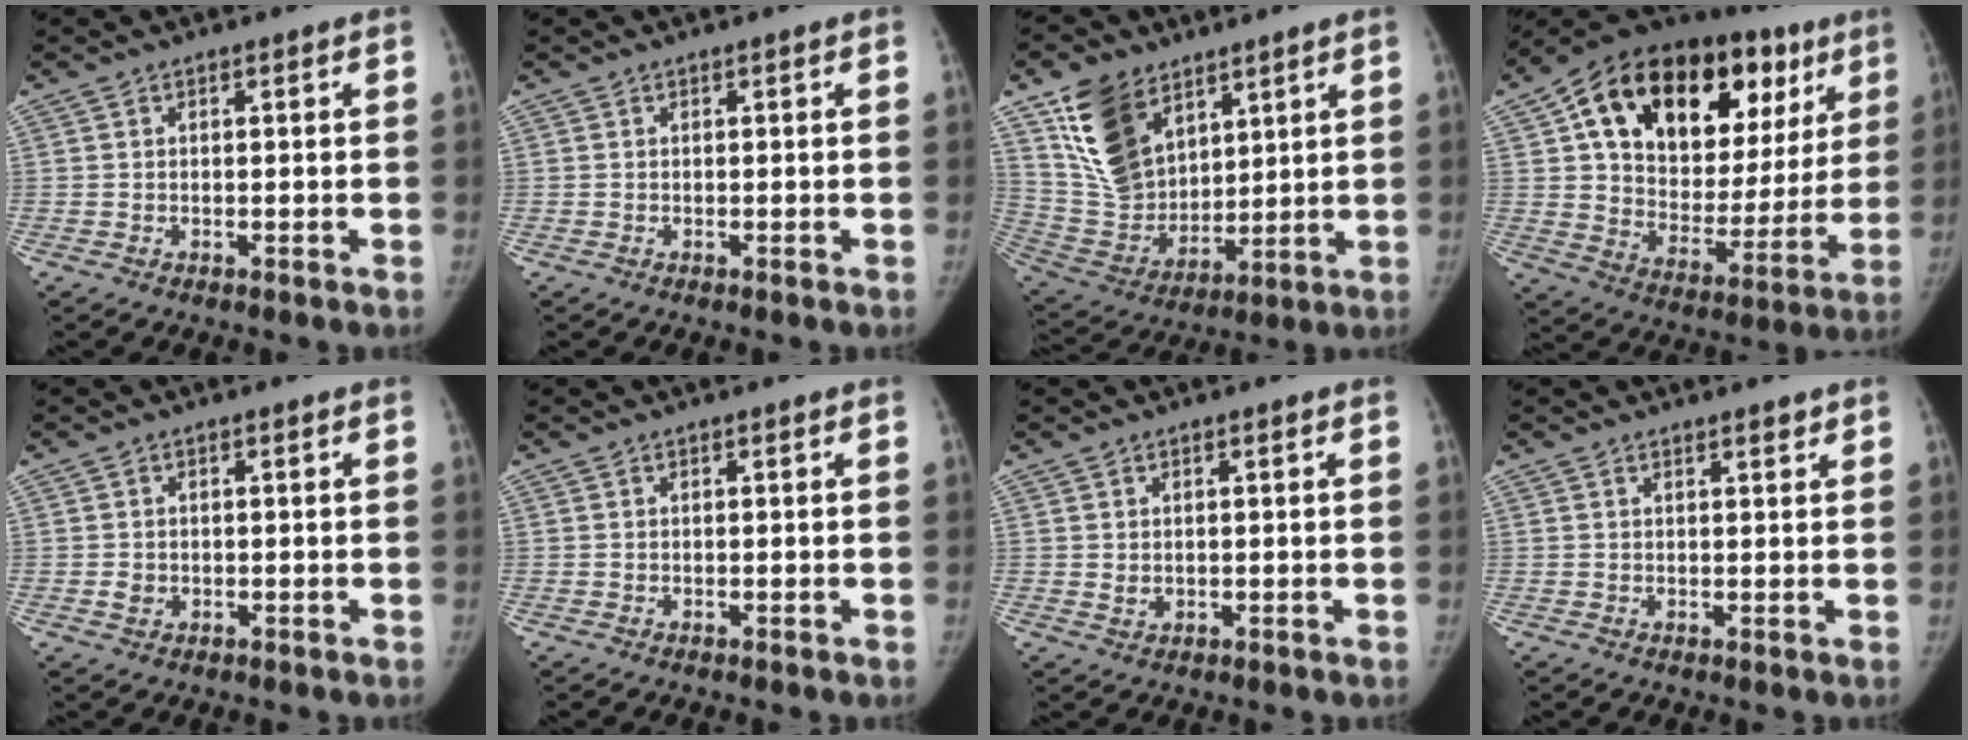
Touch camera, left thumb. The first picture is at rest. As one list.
[{"total": 0.0}, {"total": 16.1, "force": [8.8, 10.3, 8.6], "torque": [-0.124, -0.042, 0.186]}, {"total": 32.1, "force": [13.8, 18.9, 21.9], "torque": [-0.290, 0.030, 0.224]}, {"total": 2.0, "force": [-0.5, 1.7, 0.9], "torque": [-0.007, 0.003, -0.006]}, {"total": 0.0}, {"total": 1.7, "force": [0.0, 1.4, 0.9], "torque": [-0.008, -0.001, 0.005]}, {"total": 0.9, "force": [0.8, 0.3, 0.3], "torque": [-0.001, -0.007, 0.010]}]